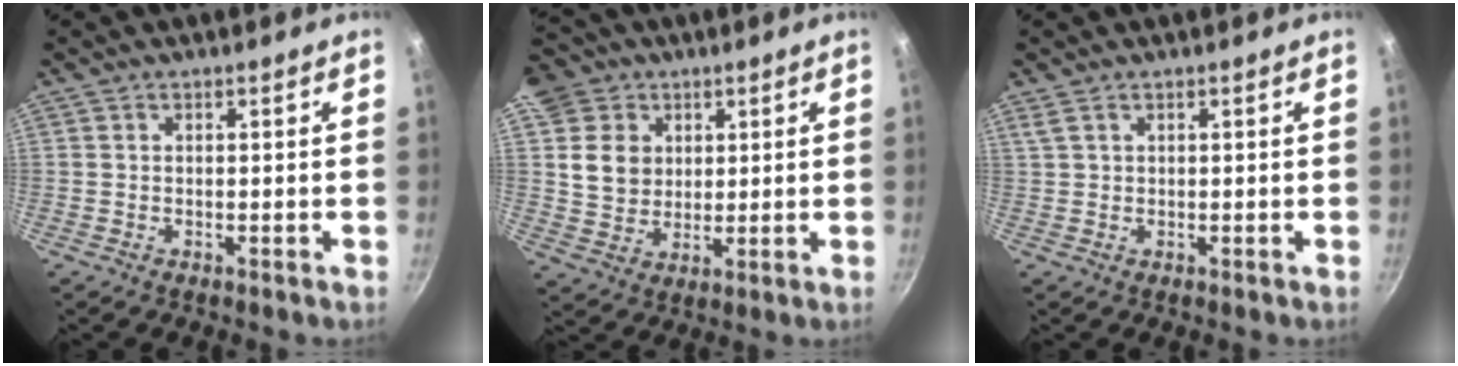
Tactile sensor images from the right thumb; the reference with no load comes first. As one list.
[{"total": 11.1, "force": [3.6, 9.7, 4.1], "torque": [-0.042, -0.005, 0.067]}, {"total": 1.4, "force": [0.9, 0.6, 0.8], "torque": [-0.018, 0.003, 0.022]}]